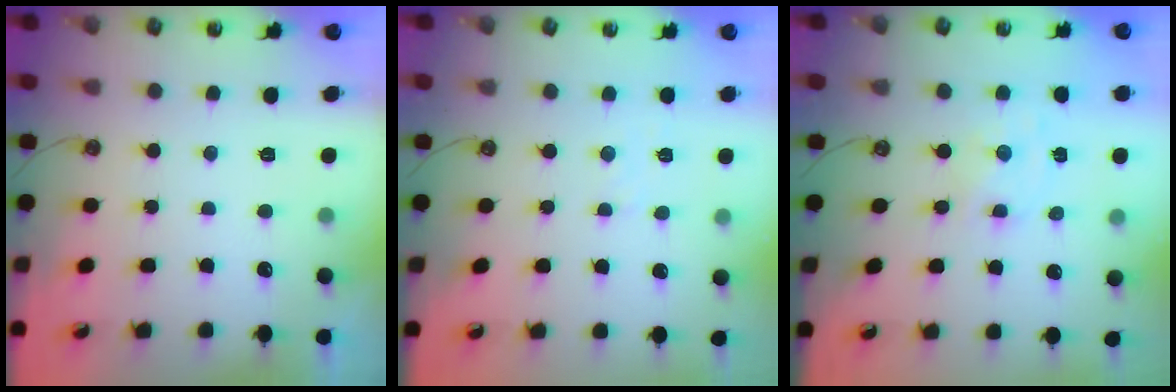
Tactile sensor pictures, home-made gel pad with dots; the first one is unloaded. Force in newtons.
{"total": 2.5, "press": 2.5, "slide": 0.4}
{"total": 0.9, "press": 0.8, "slide": 0.1}